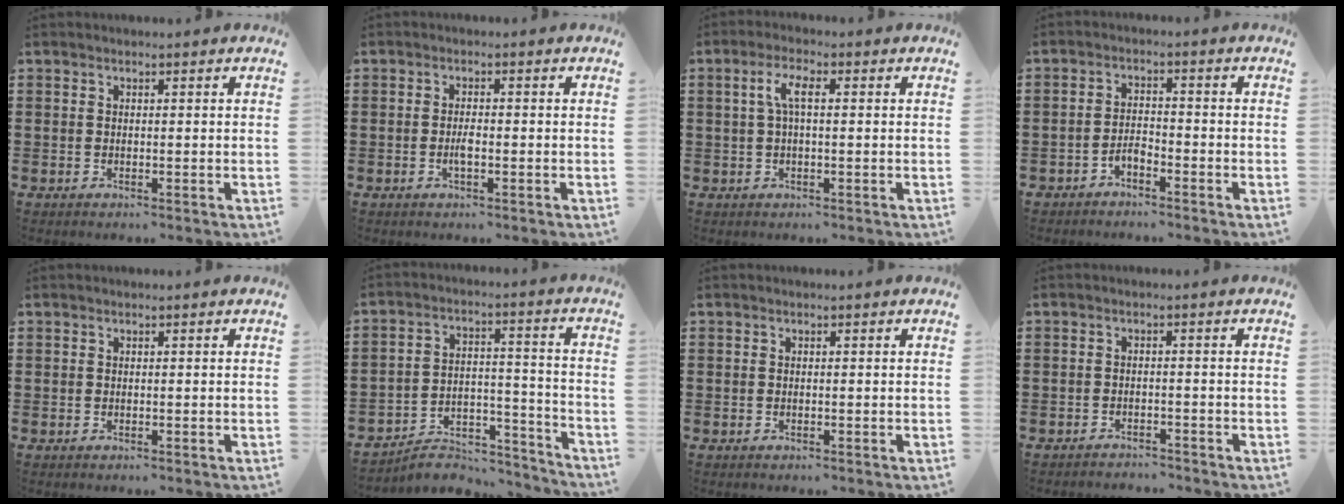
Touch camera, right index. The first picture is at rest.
{"total": 1.8, "force": [-0.6, 0.4, 1.6], "torque": [-0.031, 0.001, -0.010]}
{"total": 4.0, "force": [0.4, 1.2, 3.8], "torque": [-0.087, 0.003, -0.001]}
{"total": 2.6, "force": [-2.2, 0.6, 1.3], "torque": [-0.026, 0.009, -0.044]}
{"total": 0.0}
{"total": 6.0, "force": [-5.5, 1.9, 1.4], "torque": [-0.020, 0.015, -0.104]}
{"total": 0.0}
{"total": 1.8, "force": [-1.7, 0.1, -0.1], "torque": [-0.005, 0.000, -0.038]}